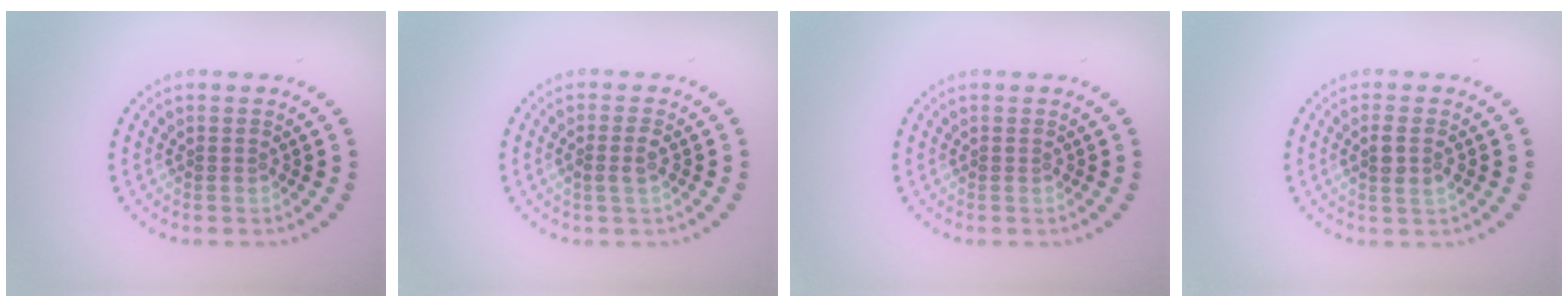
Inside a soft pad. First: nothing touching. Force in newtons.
{"total": 1.4, "press": 1.3, "slide": 0.6}
{"total": 0.0}
{"total": 1.7, "press": 1.6, "slide": 0.7}